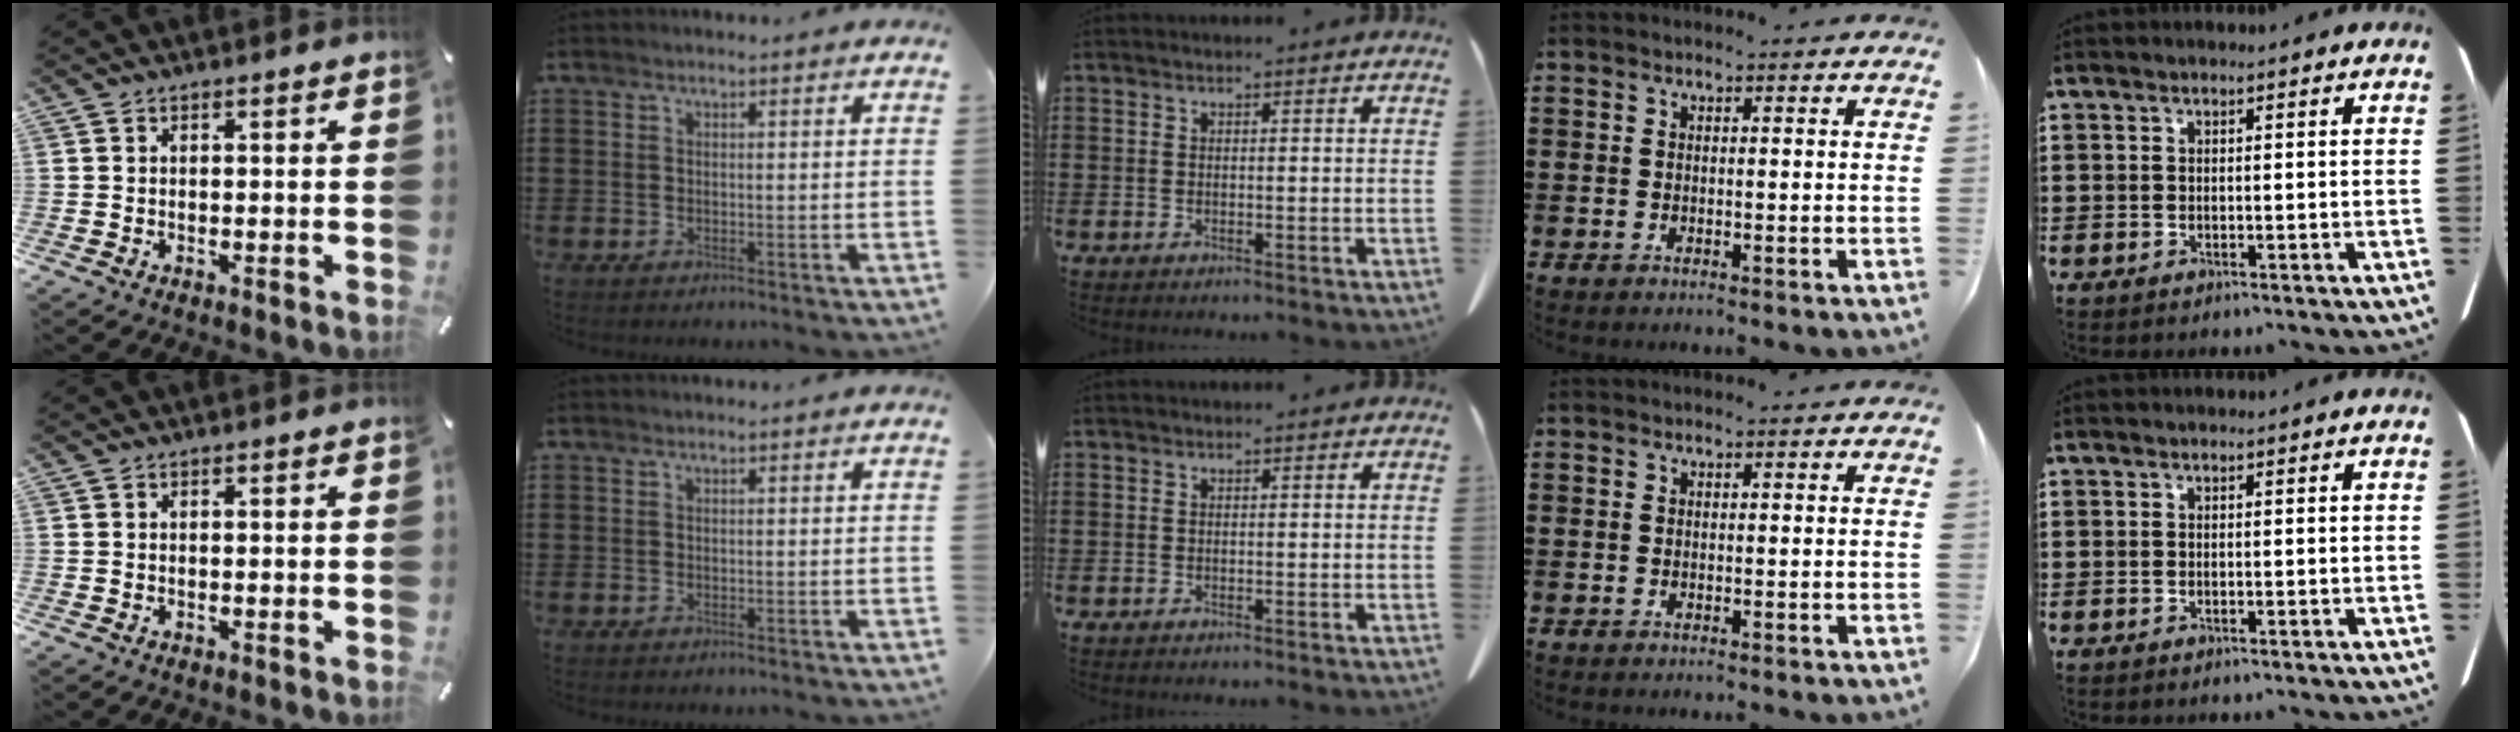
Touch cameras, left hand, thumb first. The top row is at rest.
{}